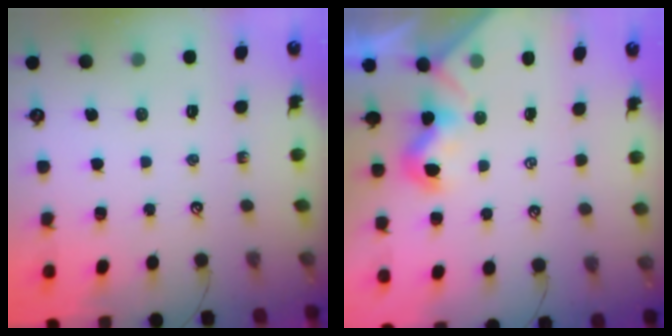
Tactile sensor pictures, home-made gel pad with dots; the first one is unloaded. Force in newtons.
{"total": 0.9, "press": 0.8, "slide": 0.2}